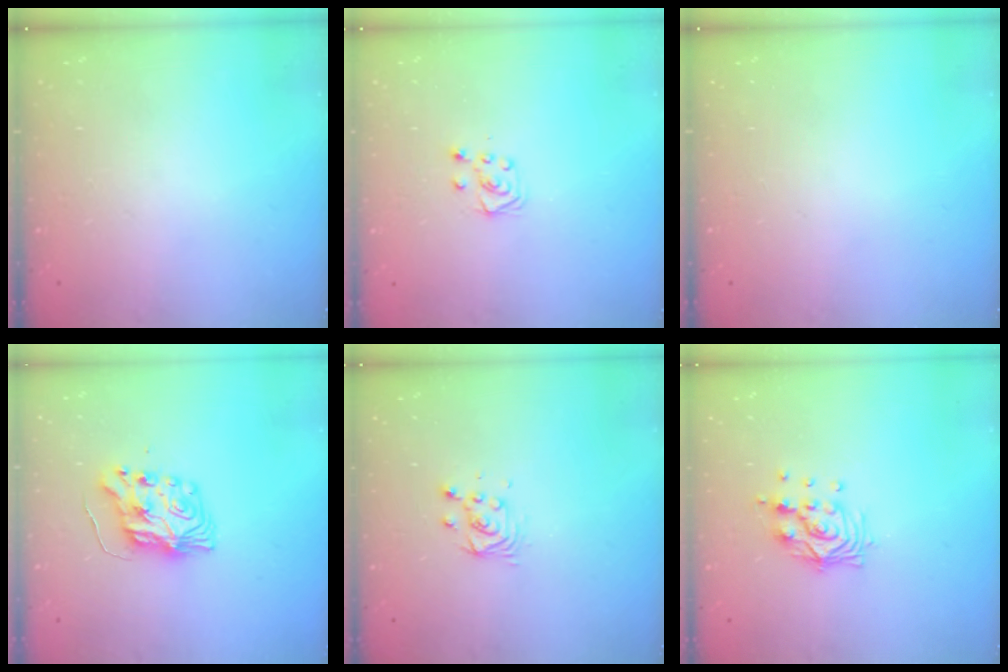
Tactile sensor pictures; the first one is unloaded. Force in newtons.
{"total": 5.1, "press": 5.1, "slide": 0.4}
{"total": 0.0}
{"total": 8.2, "press": 8.2, "slide": 0.6}
{"total": 4.0, "press": 4.0, "slide": 0.3}
{"total": 11.1, "press": 11.1, "slide": 0.9}